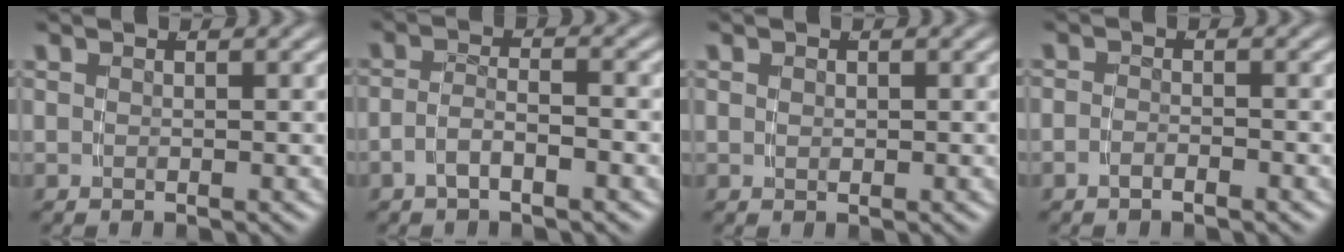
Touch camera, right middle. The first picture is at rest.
{"total": 2.5, "force": [-1.9, 0.6, 1.4], "torque": [-0.026, -0.007, -0.033]}
{"total": 0.0}
{"total": 1.3, "force": [-1.2, 0.2, 0.3], "torque": [-0.008, -0.004, -0.024]}